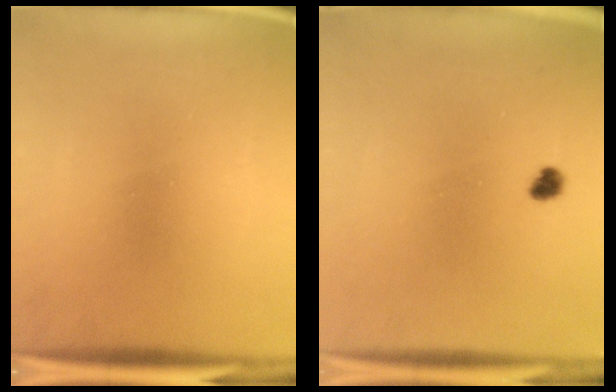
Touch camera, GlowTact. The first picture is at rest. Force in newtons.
{"total": 1.7}